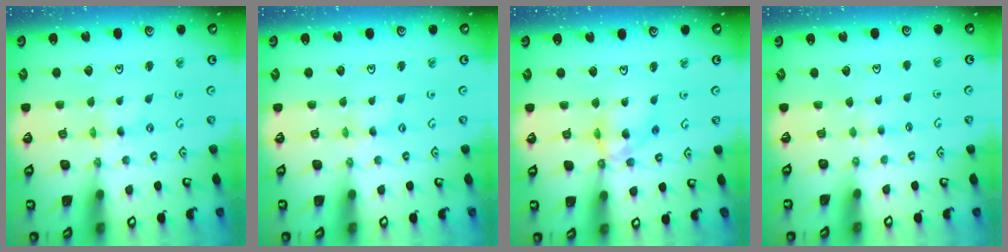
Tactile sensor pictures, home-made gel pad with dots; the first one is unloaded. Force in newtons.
{"total": 1.7, "press": 1.7, "slide": 0.3}
{"total": 11.7, "press": 11.7, "slide": 1.0}
{"total": 2.3, "press": 2.2, "slide": 0.4}